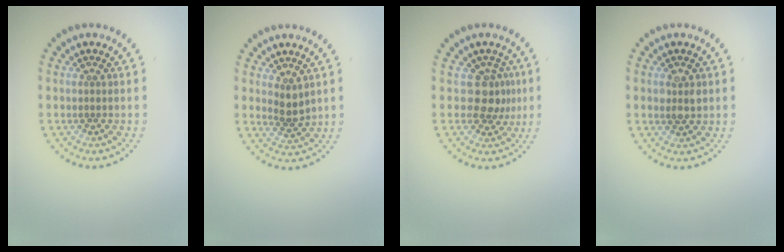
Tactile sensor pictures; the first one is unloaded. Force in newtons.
{"total": 1.9, "press": 1.5, "slide": 1.1}
{"total": 2.7, "press": 2.1, "slide": 1.7}
{"total": 2.0, "press": 1.9, "slide": 0.4}